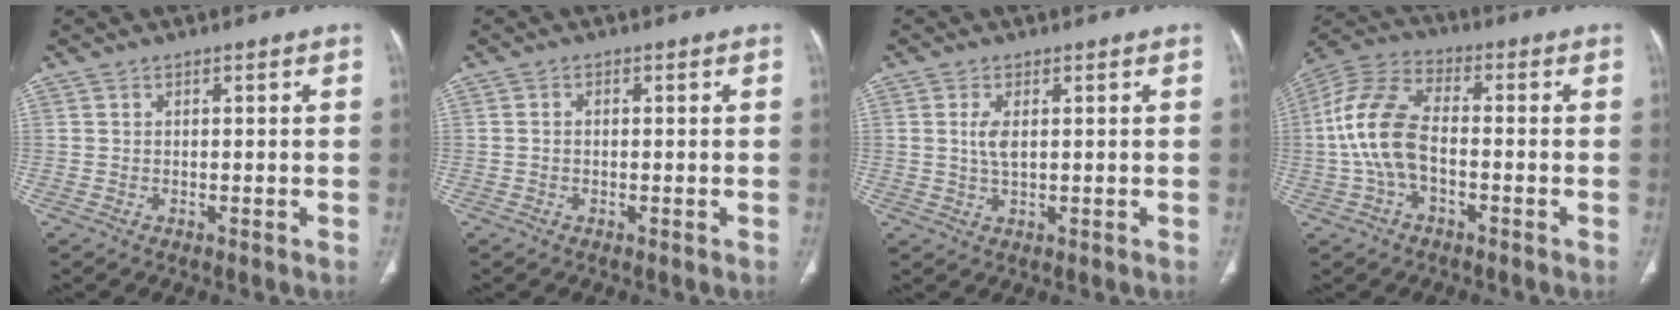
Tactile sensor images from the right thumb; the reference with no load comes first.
{"total": 0.8, "force": [-0.1, 0.6, 0.5], "torque": [-0.010, 0.002, -0.004]}
{"total": 3.2, "force": [0.6, 1.4, 2.9], "torque": [-0.065, -0.002, 0.015]}
{"total": 12.5, "force": [-1.7, 6.9, 10.2], "torque": [-0.225, 0.035, -0.039]}